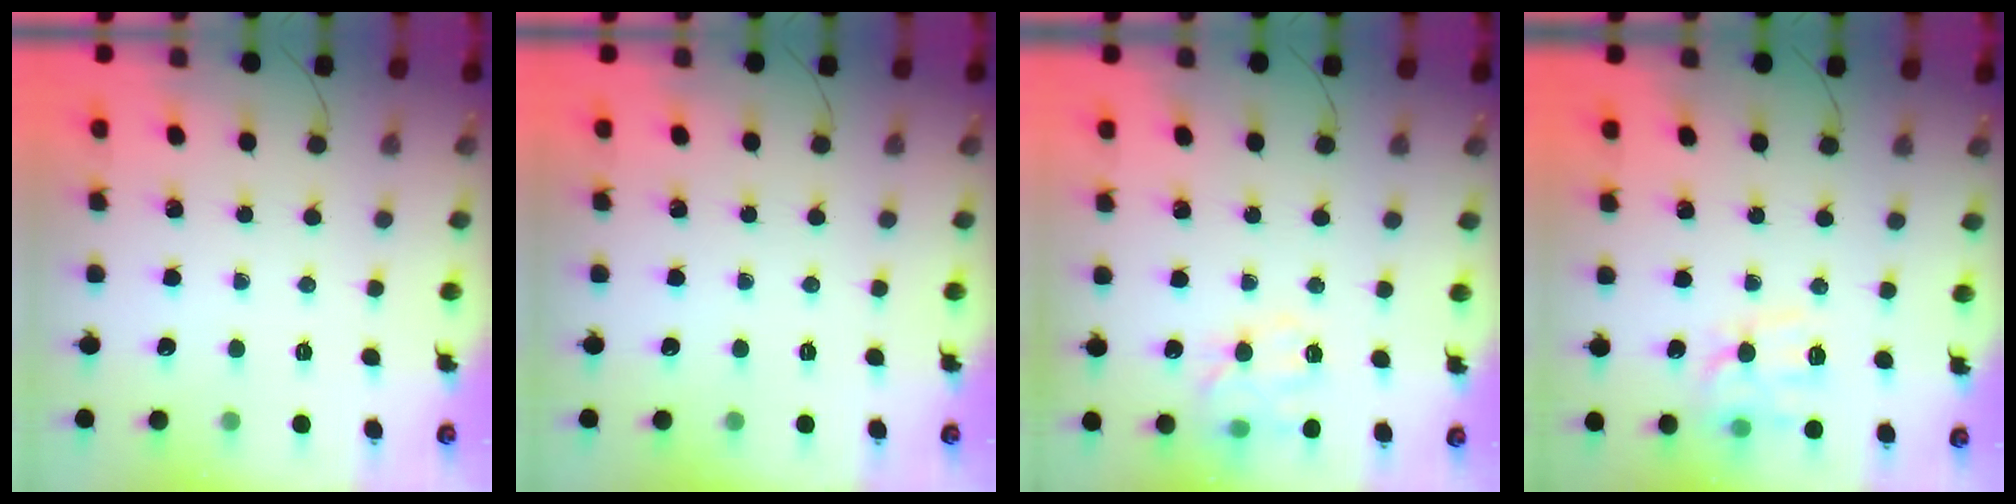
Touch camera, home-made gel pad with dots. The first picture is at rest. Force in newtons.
{"total": 0.0}
{"total": 12.0, "press": 11.9, "slide": 1.4}
{"total": 12.0, "press": 12.0, "slide": 0.1}